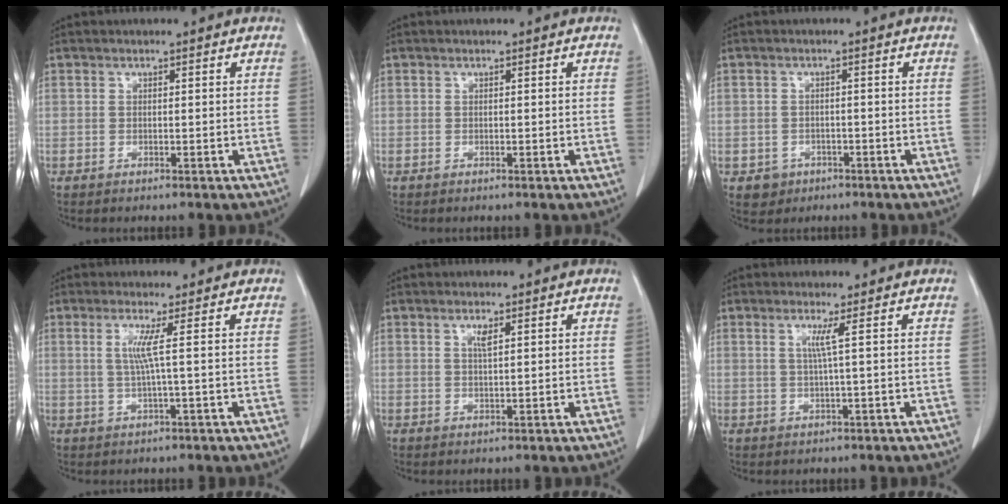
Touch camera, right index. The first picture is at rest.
{"total": 0.0}
{"total": 3.1, "force": [-1.4, 2.8, 0.3], "torque": [0.001, 0.012, -0.013]}
{"total": 3.0, "force": [0.5, -1.0, 2.8], "torque": [-0.063, 0.002, 0.012]}
{"total": 1.6, "force": [0.8, 0.1, 1.4], "torque": [-0.031, -0.002, 0.015]}
{"total": 2.1, "force": [0.6, -0.8, 1.9], "torque": [-0.042, -0.001, 0.014]}